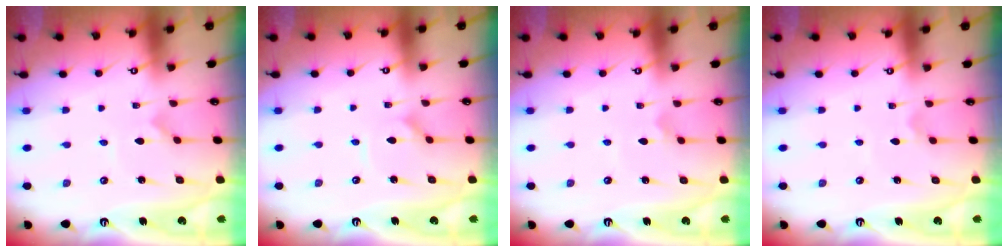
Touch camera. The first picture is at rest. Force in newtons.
{"total": 1.9, "press": 1.9, "slide": 0.2}
{"total": 3.6, "press": 3.6, "slide": 0.2}
{"total": 2.0, "press": 2.0, "slide": 0.4}